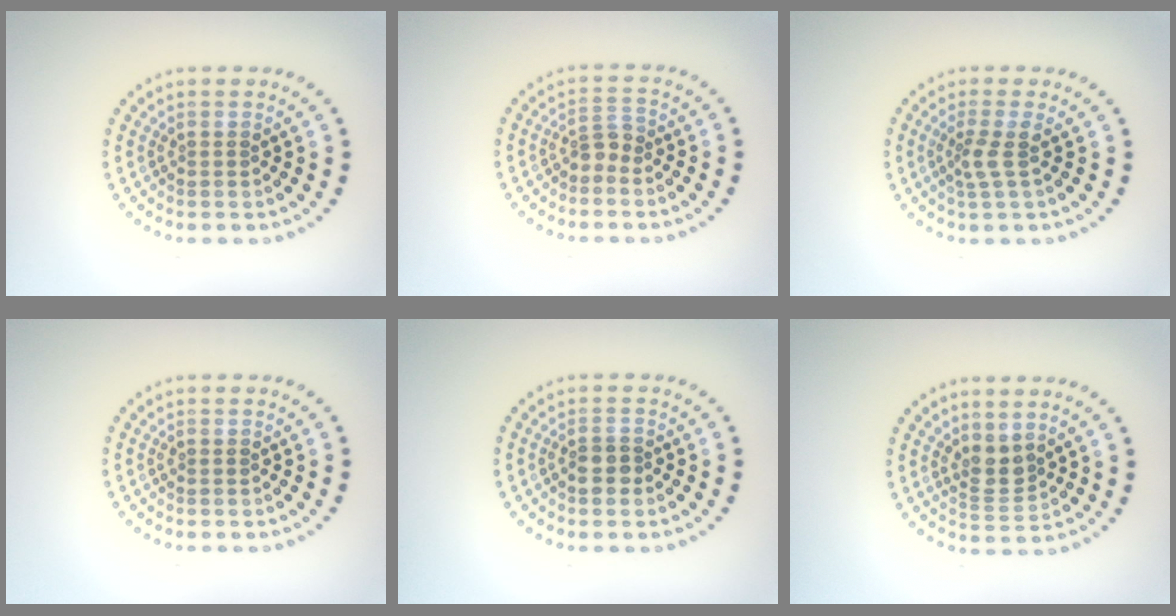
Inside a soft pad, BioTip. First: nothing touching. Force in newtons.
{"total": 1.7, "press": 1.2, "slide": 1.1}
{"total": 1.9, "press": 1.4, "slide": 1.3}
{"total": 0.6, "press": 0.6, "slide": 0.1}
{"total": 1.9, "press": 1.7, "slide": 0.8}
{"total": 2.1, "press": 1.7, "slide": 1.2}